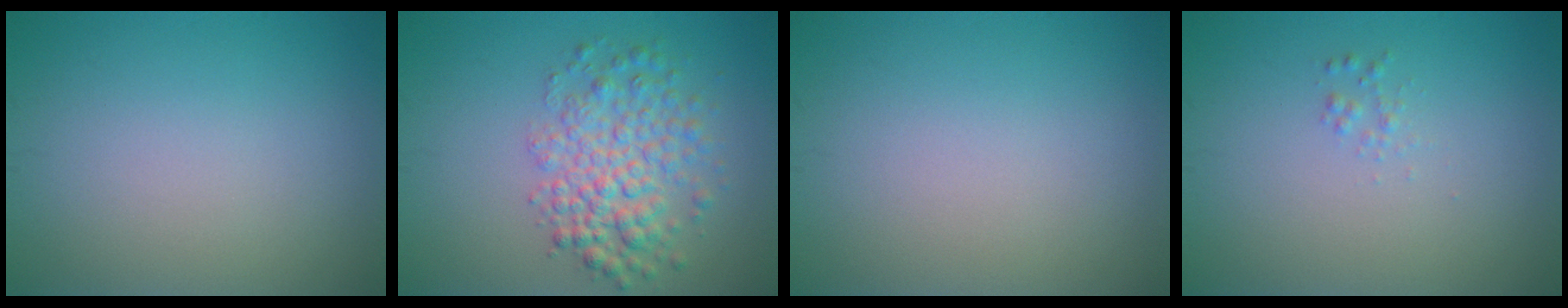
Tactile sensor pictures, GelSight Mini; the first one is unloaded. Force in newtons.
{"total": 5.0, "press": 5.0, "slide": 0.2}
{"total": 0.0}
{"total": 0.7, "press": 0.7, "slide": 0.0}